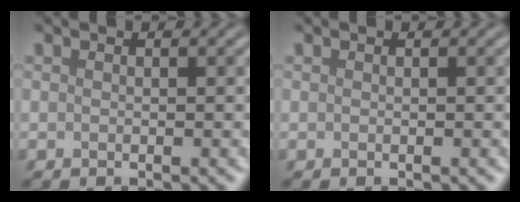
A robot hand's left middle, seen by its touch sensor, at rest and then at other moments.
{"total": 0.0}